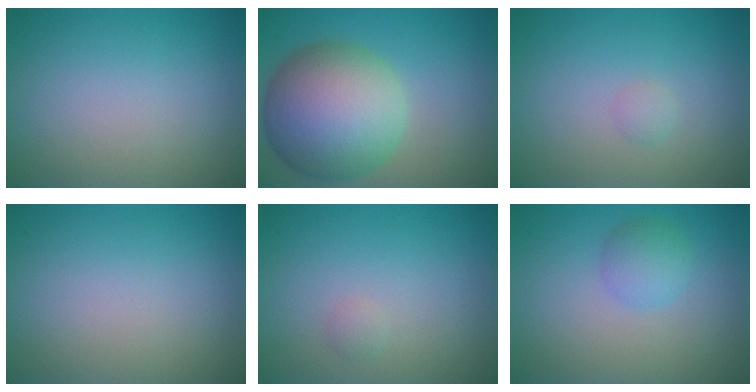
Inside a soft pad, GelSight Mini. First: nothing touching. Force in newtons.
{"total": 12.4, "press": 12.4, "slide": 0.5}
{"total": 0.7, "press": 0.7, "slide": 0.0}
{"total": 0.0}
{"total": 0.6, "press": 0.6, "slide": 0.0}
{"total": 2.1, "press": 2.1, "slide": 0.0}